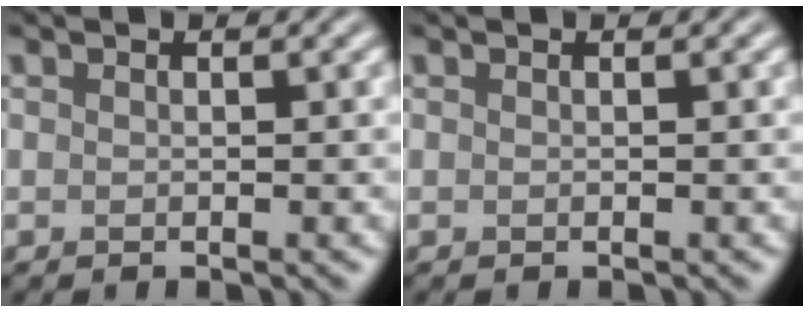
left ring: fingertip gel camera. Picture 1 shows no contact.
{"total": 0.0}